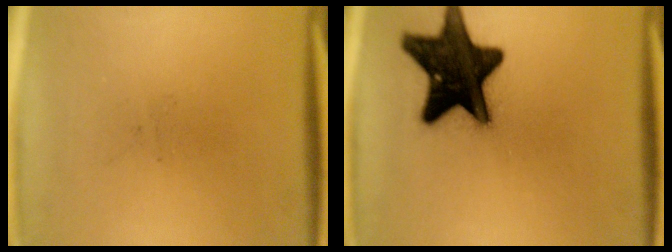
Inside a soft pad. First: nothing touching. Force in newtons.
{"total": 18.6}